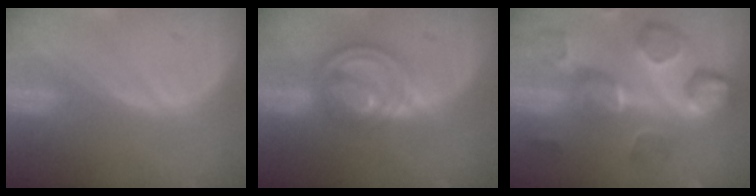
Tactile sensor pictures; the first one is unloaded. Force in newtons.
{"total": 8.0, "press": 6.9, "slide": 3.9}
{"total": 11.9, "press": 10.8, "slide": 5.0}